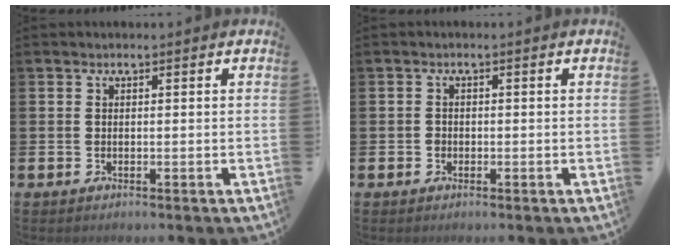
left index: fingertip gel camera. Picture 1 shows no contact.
{"total": 1.0, "force": [-0.4, 0.9, 0.2], "torque": [0.001, 0.003, -0.011]}